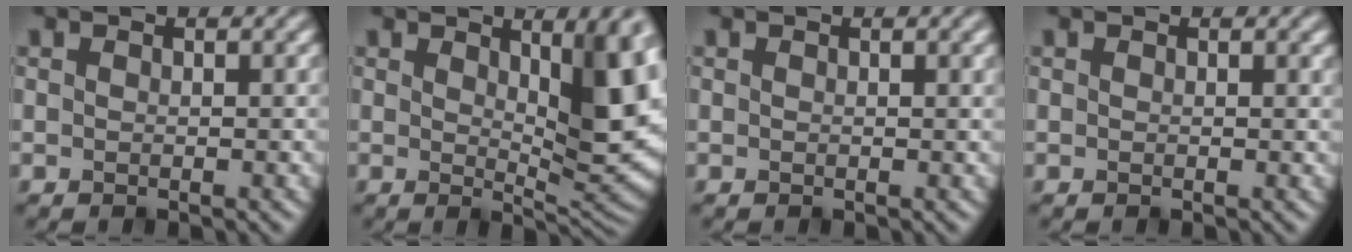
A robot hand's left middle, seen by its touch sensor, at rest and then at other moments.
{"total": 9.8, "force": [3.1, 2.8, 8.9], "torque": [-0.121, -0.005, 0.055]}
{"total": 1.3, "force": [0.8, 0.3, 1.0], "torque": [-0.010, 0.004, 0.011]}
{"total": 0.5, "force": [0.5, 0.1, 0.2], "torque": [-0.001, 0.001, 0.006]}